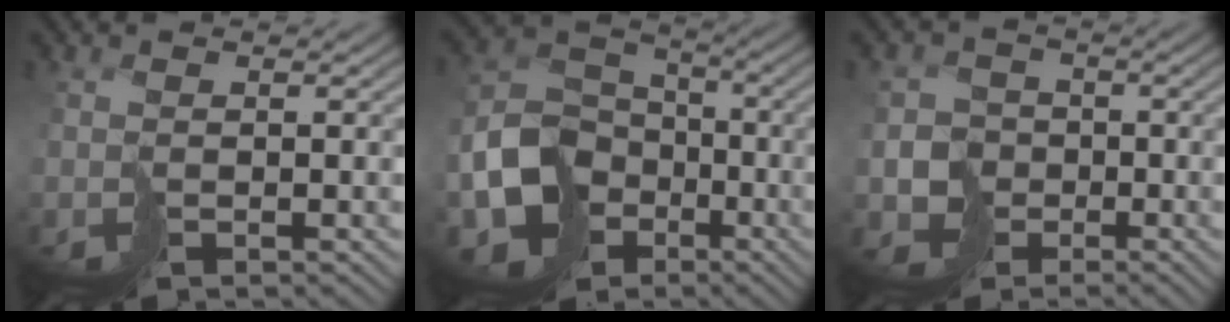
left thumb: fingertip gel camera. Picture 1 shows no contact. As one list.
[{"total": 14.0, "force": [-6.2, 10.8, 6.3], "torque": [-0.158, -0.047, -0.113]}, {"total": 4.3, "force": [-1.8, 3.9, 0.8], "torque": [-0.009, -0.006, -0.044]}]